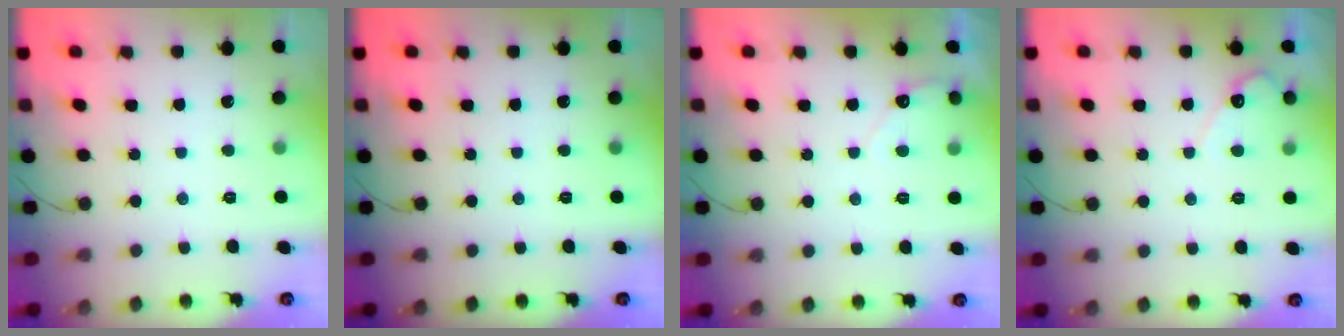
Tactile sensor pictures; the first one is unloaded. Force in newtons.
{"total": 0.0}
{"total": 2.8, "press": 2.8, "slide": 0.1}
{"total": 4.2, "press": 4.2, "slide": 0.3}